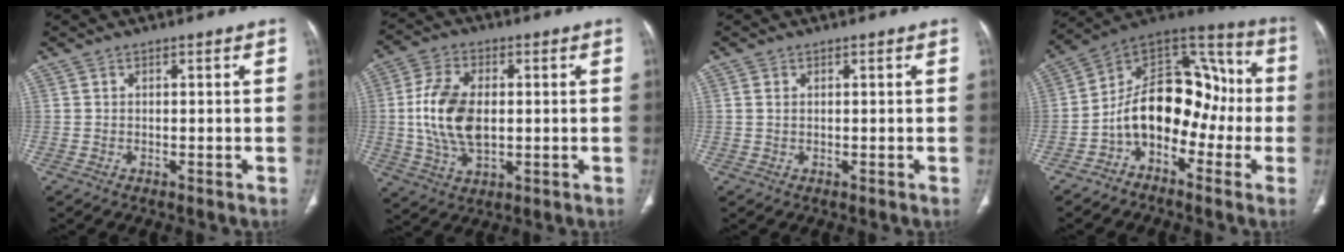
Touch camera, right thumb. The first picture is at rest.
{"total": 12.6, "force": [0.4, 7.4, 10.2], "torque": [-0.201, 0.002, 0.011]}
{"total": 0.9, "force": [0.3, 0.6, 0.6], "torque": [-0.014, 0.001, 0.008]}
{"total": 16.7, "force": [-3.9, 11.3, 11.7], "torque": [-0.144, 0.087, -0.076]}